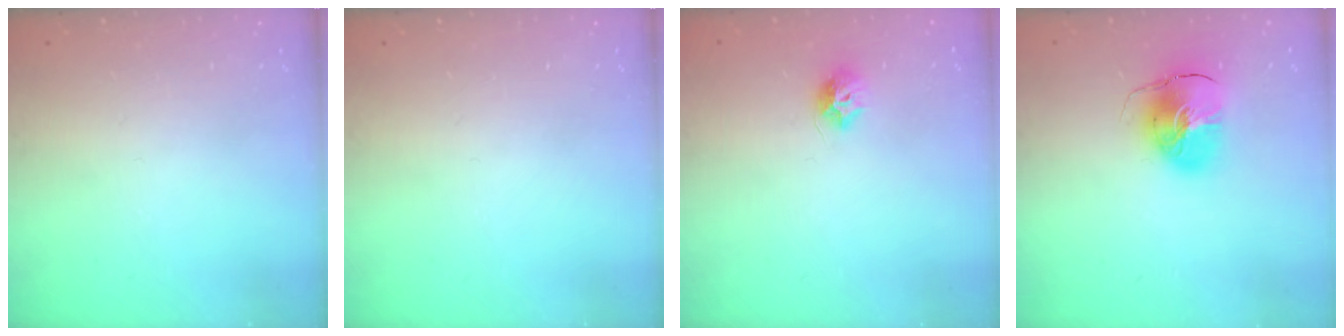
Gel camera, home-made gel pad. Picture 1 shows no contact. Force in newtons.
{"total": 0.0}
{"total": 7.6, "press": 7.6, "slide": 0.2}
{"total": 10.6, "press": 10.5, "slide": 1.7}